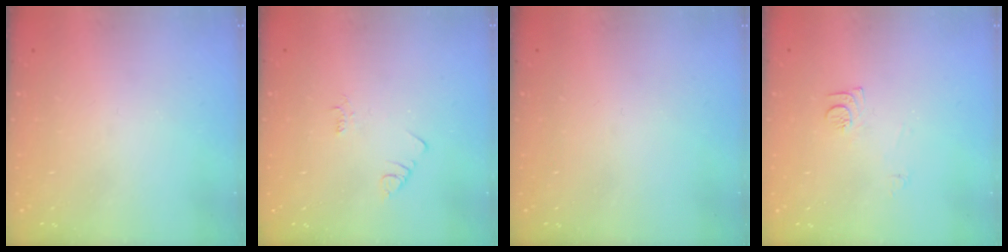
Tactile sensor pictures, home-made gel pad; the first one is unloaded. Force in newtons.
{"total": 1.9, "press": 1.9, "slide": 0.3}
{"total": 0.0}
{"total": 7.7, "press": 7.7, "slide": 0.8}